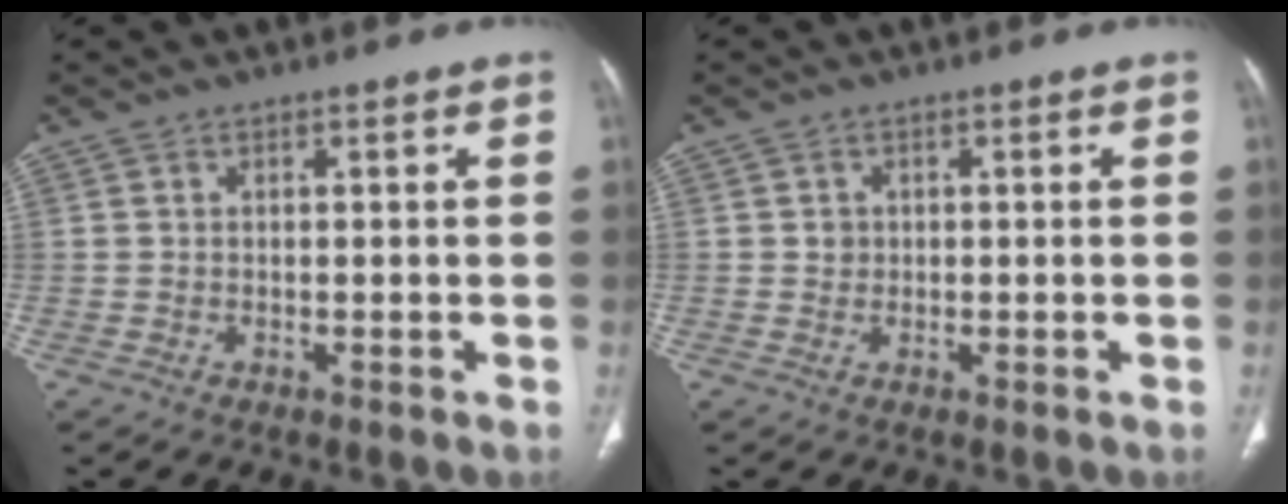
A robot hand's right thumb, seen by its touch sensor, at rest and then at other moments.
{"total": 1.1, "force": [0.1, 1.1, 0.1], "torque": [0.002, 0.004, 0.003]}